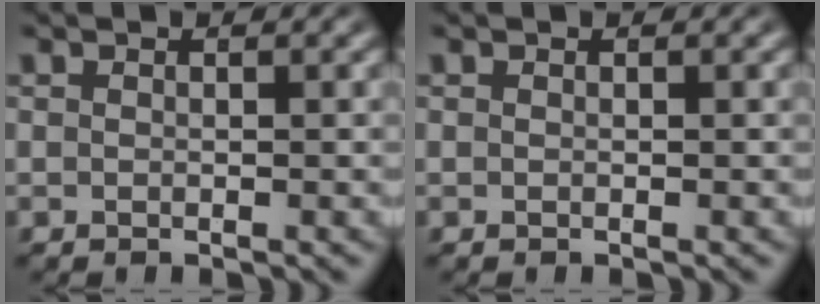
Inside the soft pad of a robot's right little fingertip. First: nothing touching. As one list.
[{"total": 0.0}]